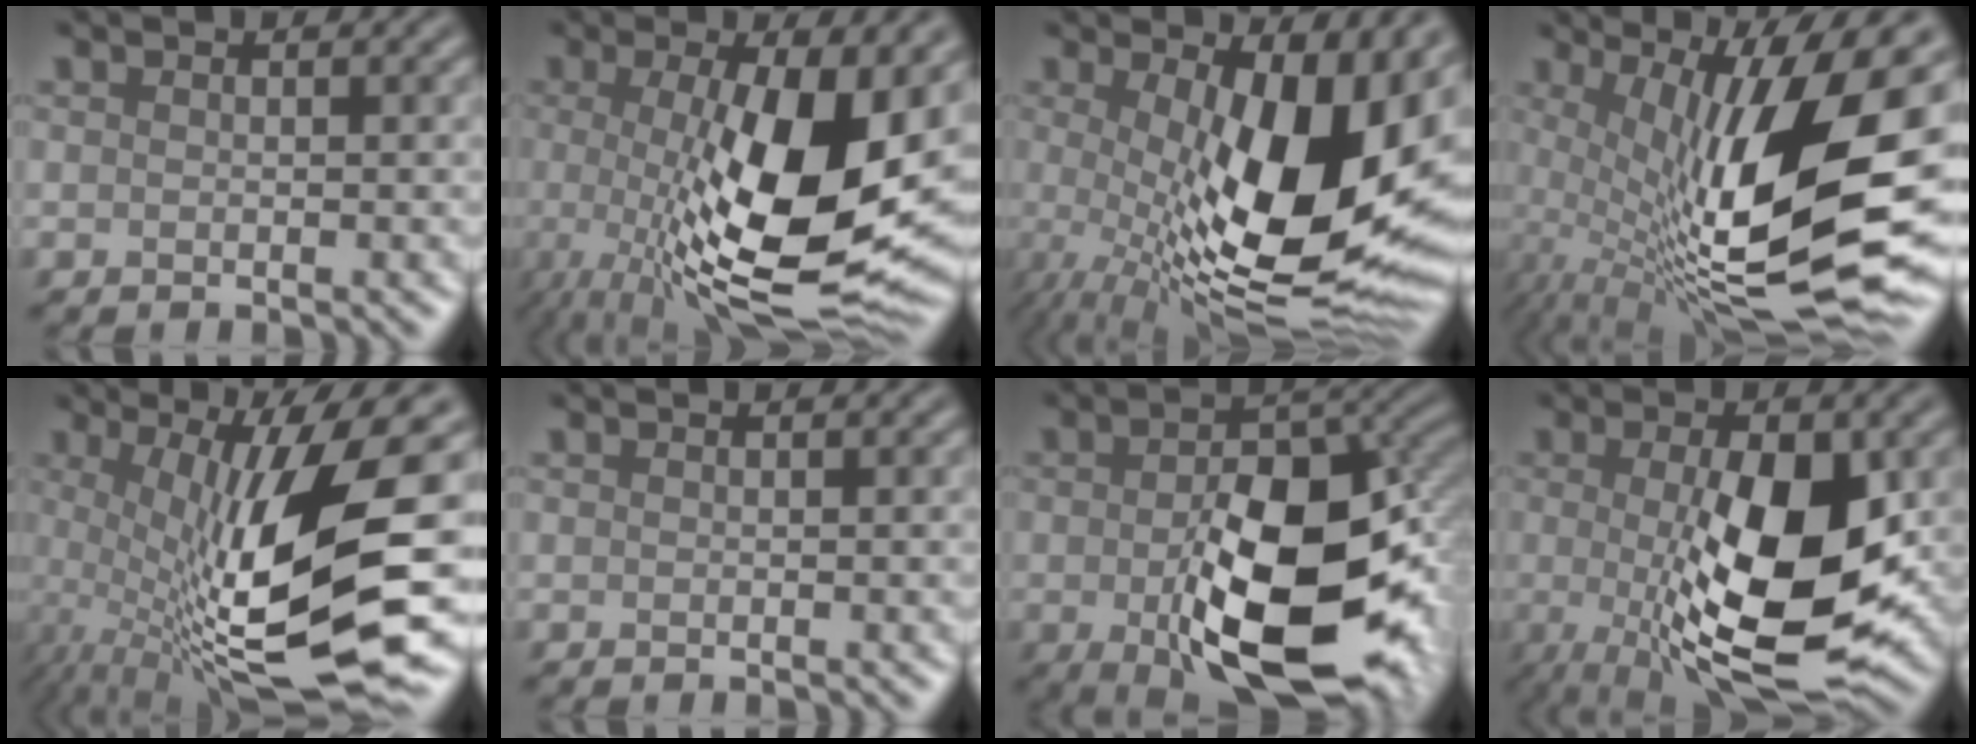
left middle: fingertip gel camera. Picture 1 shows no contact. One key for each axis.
{"total": 13.0, "fx": -0.4, "fy": 4.0, "fz": 12.4, "tx": -0.191, "ty": -0.022, "tz": -0.007}
{"total": 15.6, "fx": 0.0, "fy": 6.3, "fz": 14.2, "tx": -0.182, "ty": -0.017, "tz": 0.006}
{"total": 16.9, "fx": -0.2, "fy": 5.9, "fz": 15.9, "tx": -0.257, "ty": -0.011, "tz": 0.003}
{"total": 14.5, "fx": -1.3, "fy": 3.8, "fz": 14.0, "tx": -0.222, "ty": -0.013, "tz": -0.014}
{"total": 0.0}
{"total": 13.8, "fx": -3.2, "fy": 7.4, "fz": 11.2, "tx": -0.184, "ty": -0.033, "tz": -0.047}
{"total": 11.0, "fx": -0.8, "fy": 3.9, "fz": 10.2, "tx": -0.175, "ty": -0.020, "tz": -0.008}